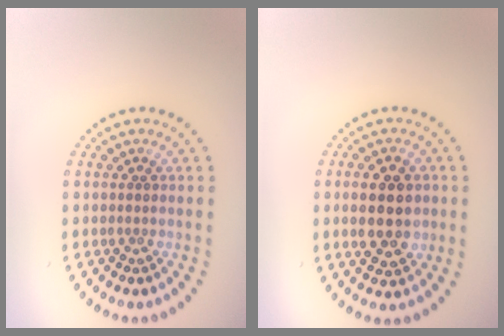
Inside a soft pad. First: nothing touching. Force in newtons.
{"total": 5.0, "press": 5.0, "slide": 0.3}